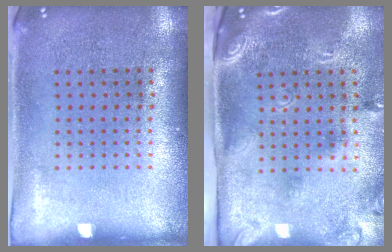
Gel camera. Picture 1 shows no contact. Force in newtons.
{"total": 2.6, "press": 1.7, "slide": 2.0}